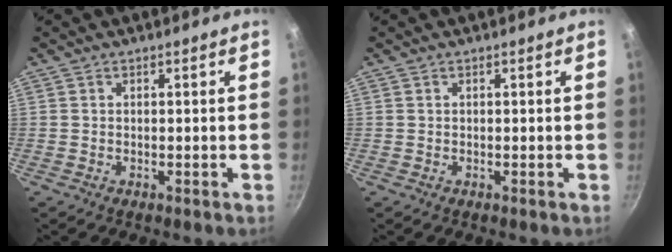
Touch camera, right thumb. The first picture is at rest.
{"total": 0.0}